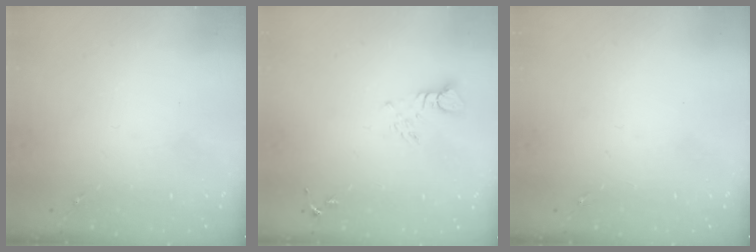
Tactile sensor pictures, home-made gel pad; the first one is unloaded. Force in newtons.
{"total": 3.8, "press": 3.8, "slide": 0.3}
{"total": 0.0}